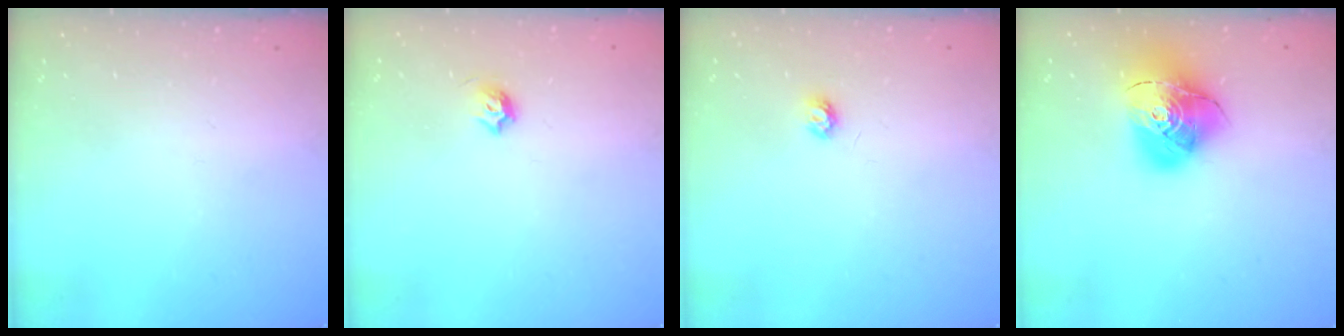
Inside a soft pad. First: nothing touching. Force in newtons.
{"total": 4.7, "press": 4.6, "slide": 1.2}
{"total": 3.4, "press": 3.4, "slide": 0.3}
{"total": 17.5, "press": 17.3, "slide": 2.1}